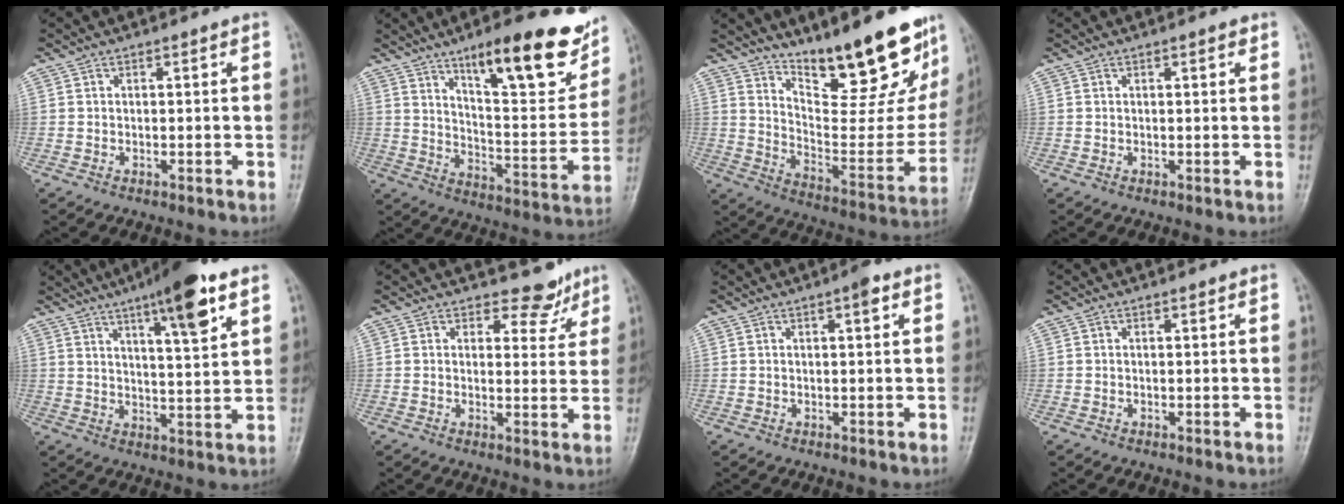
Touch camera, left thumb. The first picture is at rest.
{"total": 22.6, "force": [13.8, 6.4, 16.7], "torque": [-0.194, -0.063, 0.208]}
{"total": 25.1, "force": [18.0, 7.5, 15.8], "torque": [-0.188, -0.108, 0.271]}
{"total": 1.0, "force": [0.5, 0.4, 0.7], "torque": [-0.008, 0.000, 0.006]}
{"total": 13.2, "force": [7.5, 2.7, 10.5], "torque": [-0.147, -0.030, 0.112]}
{"total": 4.8, "force": [4.0, 2.7, 0.5], "torque": [0.020, -0.033, 0.047]}
{"total": 2.4, "force": [1.1, 0.7, 2.0], "torque": [-0.026, 0.001, 0.012]}
{"total": 0.0}